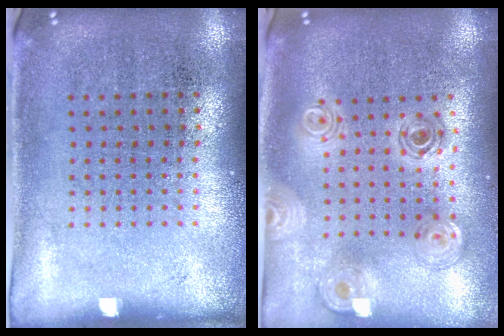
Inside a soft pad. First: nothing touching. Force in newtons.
{"total": 1.3, "press": 1.2, "slide": 0.5}